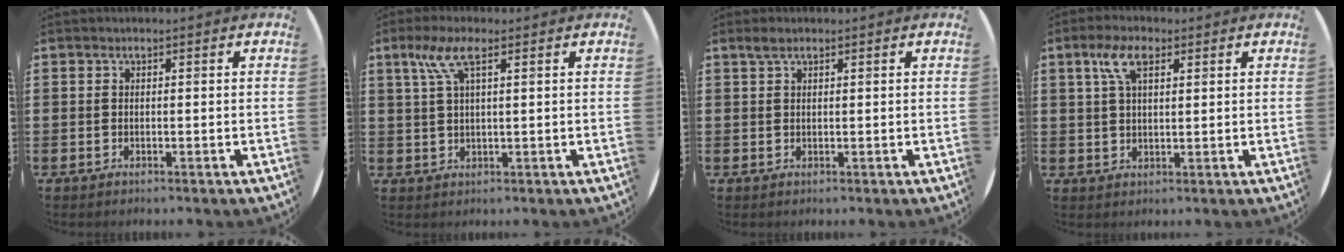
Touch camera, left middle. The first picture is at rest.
{"total": 4.7, "force": [2.3, 1.2, 3.9], "torque": [-0.084, 0.010, 0.039]}
{"total": 1.3, "force": [1.0, 0.4, 0.7], "torque": [-0.014, 0.004, 0.018]}
{"total": 5.2, "force": [2.8, 2.3, 3.7], "torque": [-0.083, 0.011, 0.049]}